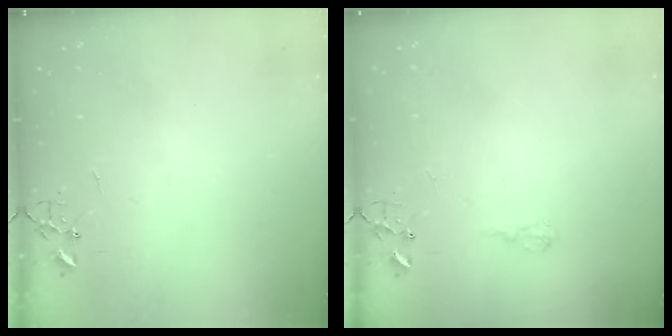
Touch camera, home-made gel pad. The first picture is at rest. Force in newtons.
{"total": 6.8, "press": 6.8, "slide": 0.8}